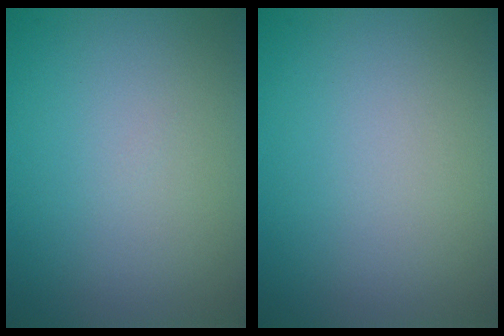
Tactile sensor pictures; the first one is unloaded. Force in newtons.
{"total": 0.0}